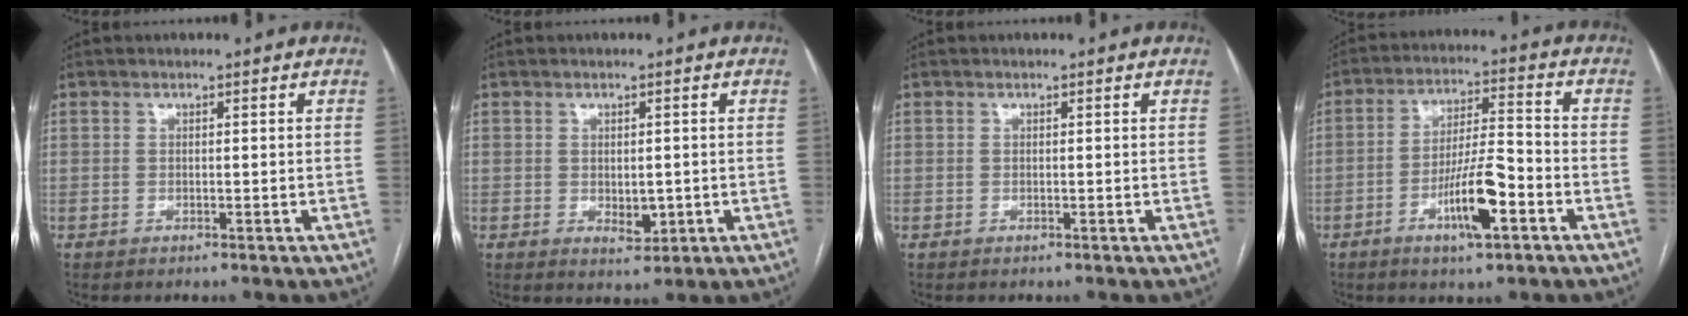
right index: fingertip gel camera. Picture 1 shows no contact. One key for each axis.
{"total": 3.1, "fx": -0.4, "fy": 1.9, "fz": 2.5, "tx": -0.040, "ty": -0.004, "tz": 0.004}
{"total": 0.0}
{"total": 10.1, "fx": -4.5, "fy": 1.6, "fz": 8.9, "tx": -0.167, "ty": -0.001, "tz": -0.076}